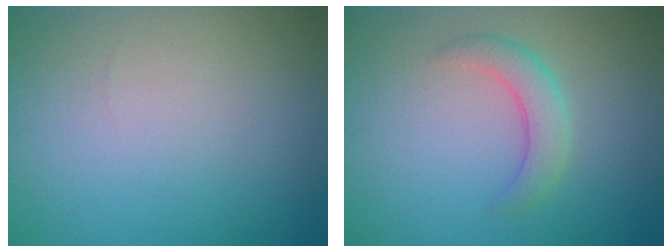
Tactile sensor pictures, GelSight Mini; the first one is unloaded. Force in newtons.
{"total": 2.6, "press": 2.6, "slide": 0.3}